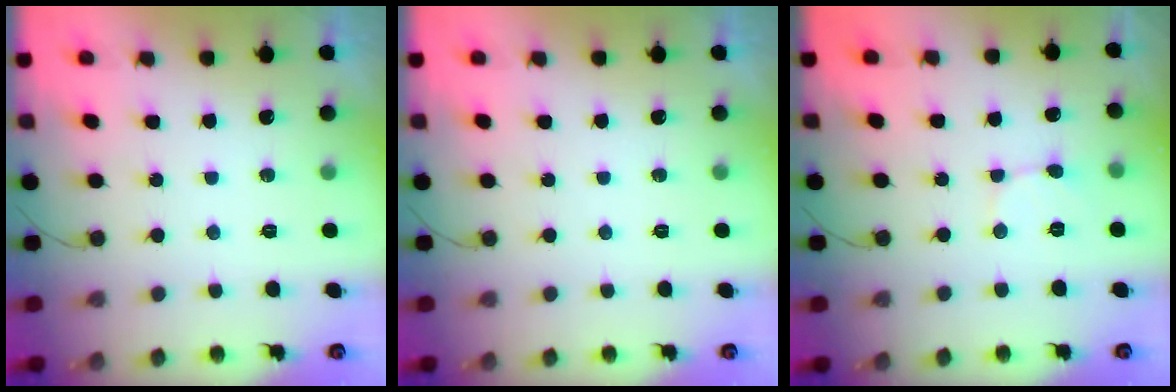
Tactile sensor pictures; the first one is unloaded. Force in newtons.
{"total": 0.0}
{"total": 2.4, "press": 2.4, "slide": 0.3}